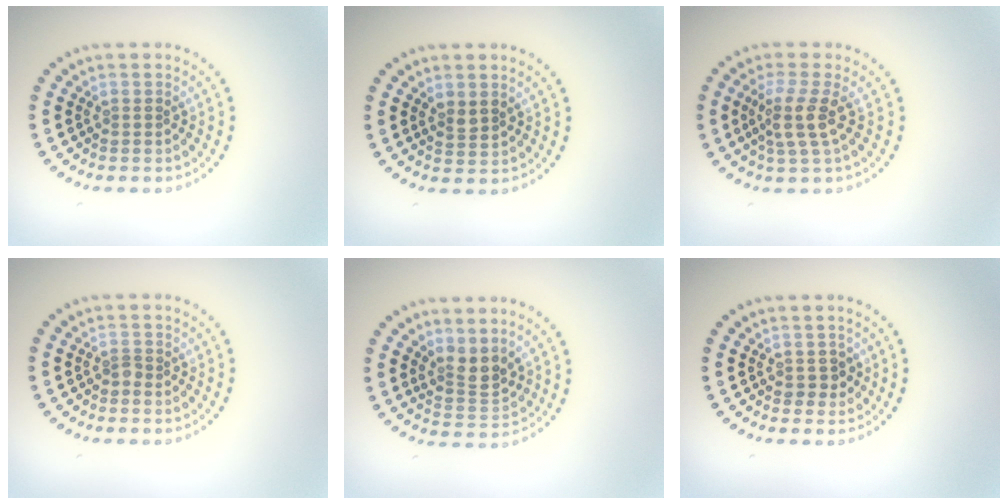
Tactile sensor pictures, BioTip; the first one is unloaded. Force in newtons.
{"total": 1.4, "press": 1.3, "slide": 0.5}
{"total": 2.9, "press": 2.3, "slide": 1.8}
{"total": 0.8, "press": 0.6, "slide": 0.6}
{"total": 2.5, "press": 2.0, "slide": 1.5}
{"total": 1.1, "press": 1.0, "slide": 0.5}